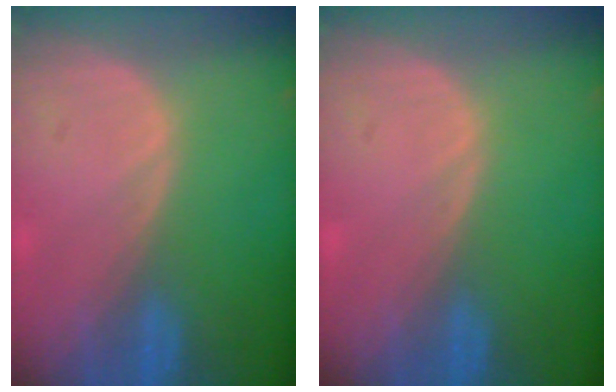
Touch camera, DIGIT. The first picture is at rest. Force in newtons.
{"total": 0.0}